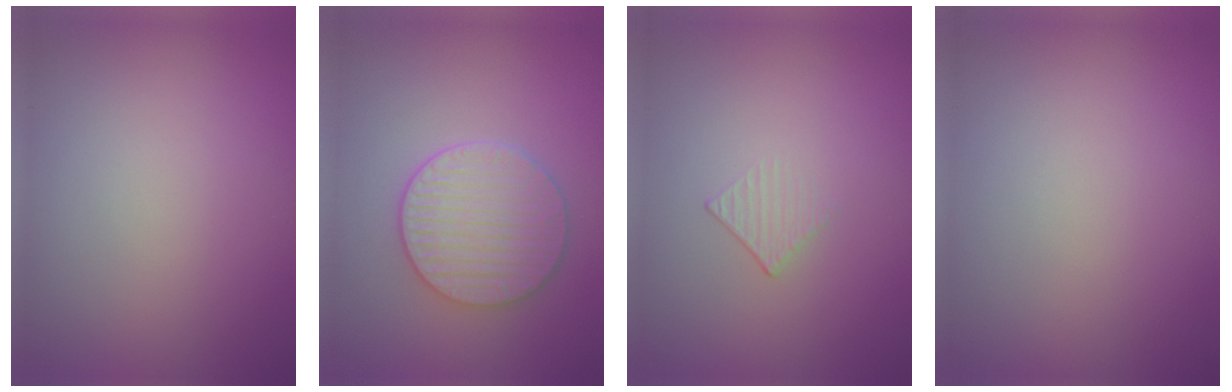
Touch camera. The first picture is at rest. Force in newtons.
{"total": 5.1, "press": 4.3, "slide": 2.8}
{"total": 1.2, "press": 0.4, "slide": 1.2}
{"total": 0.0}